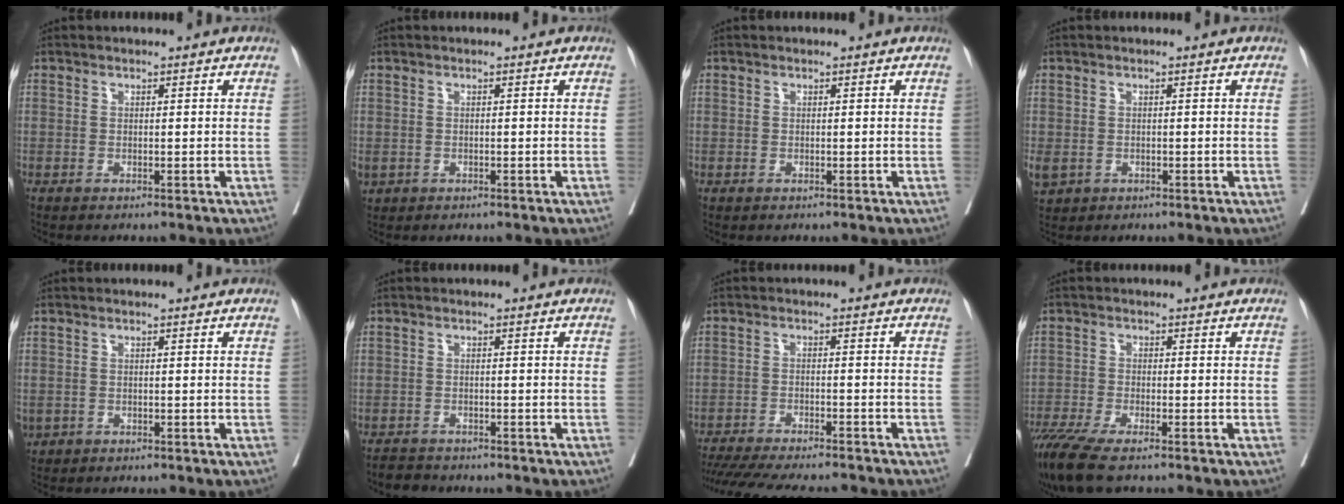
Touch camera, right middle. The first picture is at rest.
{"total": 2.4, "force": [-0.7, 1.8, 1.3], "torque": [-0.039, 0.001, -0.004]}
{"total": 0.5, "force": [0.0, 0.5, 0.0], "torque": [0.009, 0.007, -0.004]}
{"total": 4.1, "force": [-1.5, 3.2, 2.0], "torque": [-0.056, -0.003, -0.016]}
{"total": 2.7, "force": [-0.9, 2.2, 1.3], "torque": [-0.039, -0.001, -0.006]}
{"total": 2.8, "force": [-2.6, 1.0, -0.1], "torque": [-0.003, -0.004, -0.045]}
{"total": 17.0, "force": [-15.2, 2.5, 7.2], "torque": [-0.153, -0.030, -0.215]}
{"total": 8.3, "force": [-6.4, 1.0, 5.2], "torque": [-0.092, -0.019, -0.113]}